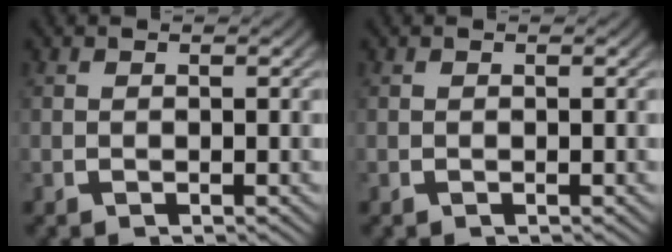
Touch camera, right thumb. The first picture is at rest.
{"total": 0.0}